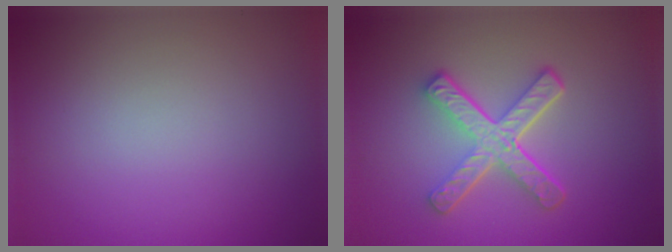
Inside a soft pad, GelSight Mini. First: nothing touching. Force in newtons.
{"total": 5.3, "press": 3.7, "slide": 3.8}